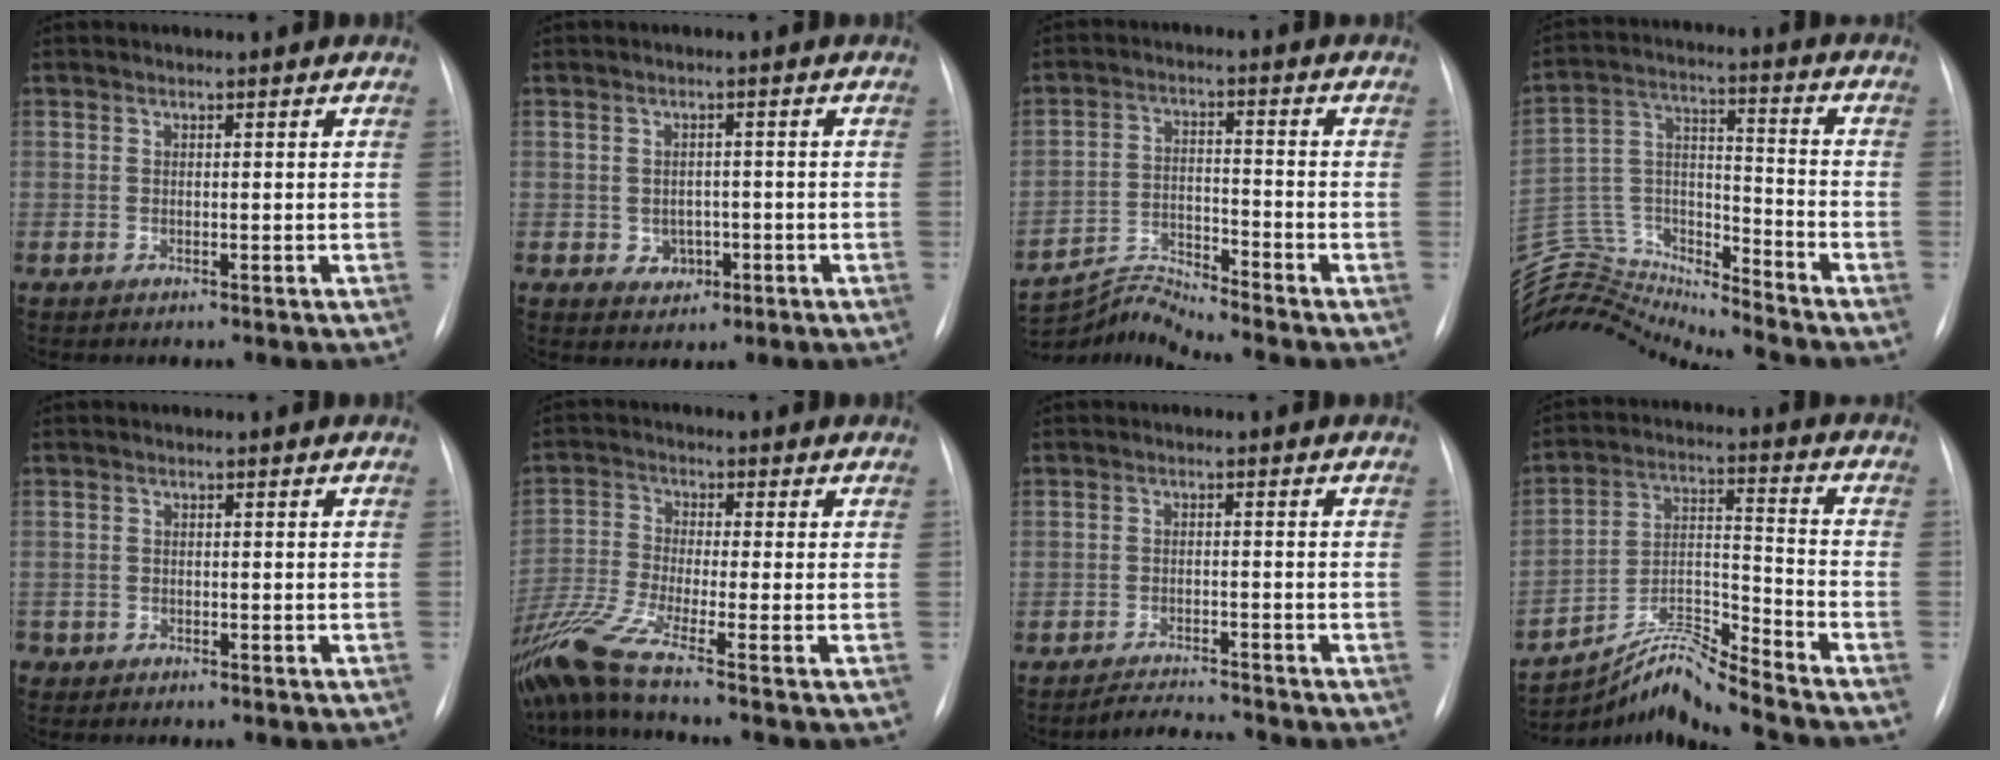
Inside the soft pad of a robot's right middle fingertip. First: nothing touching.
{"total": 3.3, "force": [-1.0, 2.8, 1.4], "torque": [-0.013, 0.007, -0.004]}
{"total": 7.1, "force": [-6.6, -2.5, -0.6], "torque": [-0.005, -0.004, -0.123]}
{"total": 18.3, "force": [-18.1, 0.6, 2.5], "torque": [-0.048, 0.052, -0.316]}
{"total": 1.3, "force": [-0.8, 1.0, 0.1], "torque": [-0.001, 0.004, -0.012]}
{"total": 9.9, "force": [-7.6, -2.2, 5.9], "torque": [-0.127, -0.029, -0.147]}
{"total": 3.6, "force": [-3.5, -0.9, 0.1], "torque": [-0.009, -0.015, -0.057]}
{"total": 9.0, "force": [-8.5, -2.1, 2.0], "torque": [-0.043, 0.015, -0.153]}